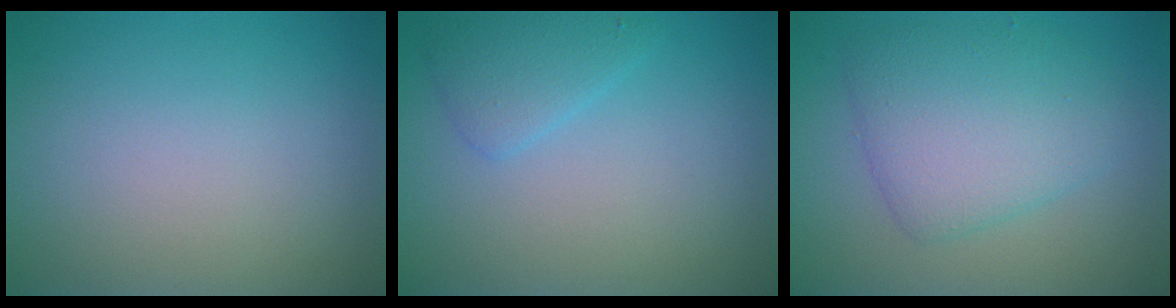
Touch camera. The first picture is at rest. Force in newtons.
{"total": 2.1, "press": 2.1, "slide": 0.0}
{"total": 5.3, "press": 5.3, "slide": 0.1}